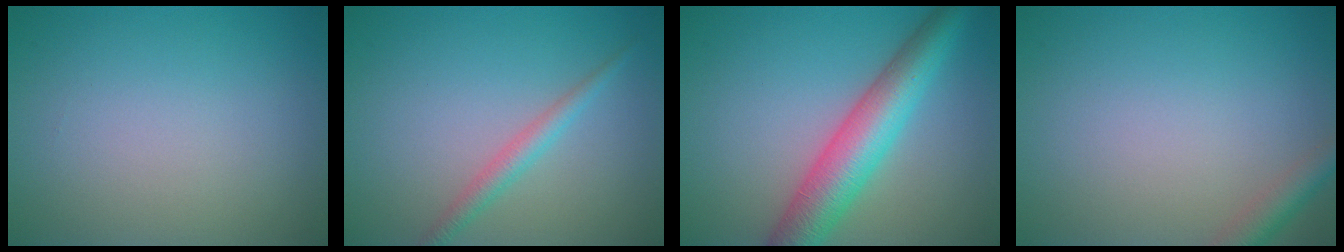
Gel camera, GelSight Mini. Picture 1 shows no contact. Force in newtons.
{"total": 2.0, "press": 2.0, "slide": 0.0}
{"total": 6.7, "press": 6.7, "slide": 0.3}
{"total": 2.2, "press": 2.2, "slide": 0.2}